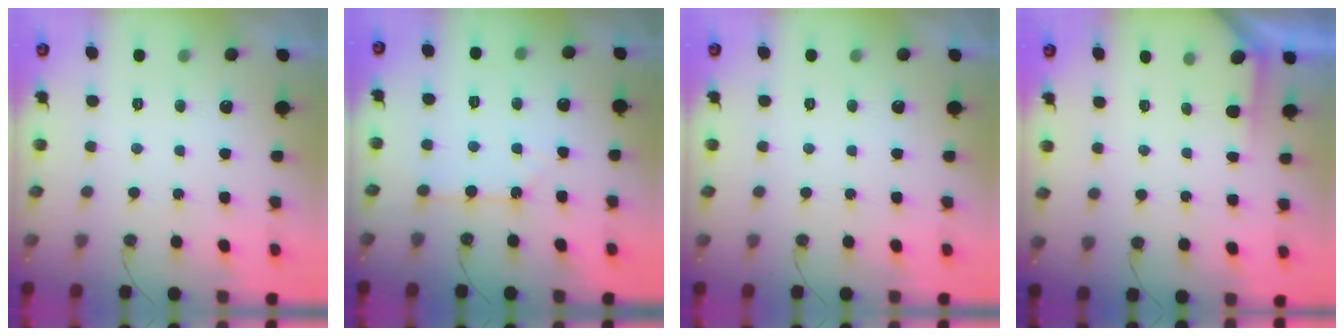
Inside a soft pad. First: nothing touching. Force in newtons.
{"total": 2.7, "press": 2.6, "slide": 0.5}
{"total": 0.0}
{"total": 2.7, "press": 2.7, "slide": 0.3}